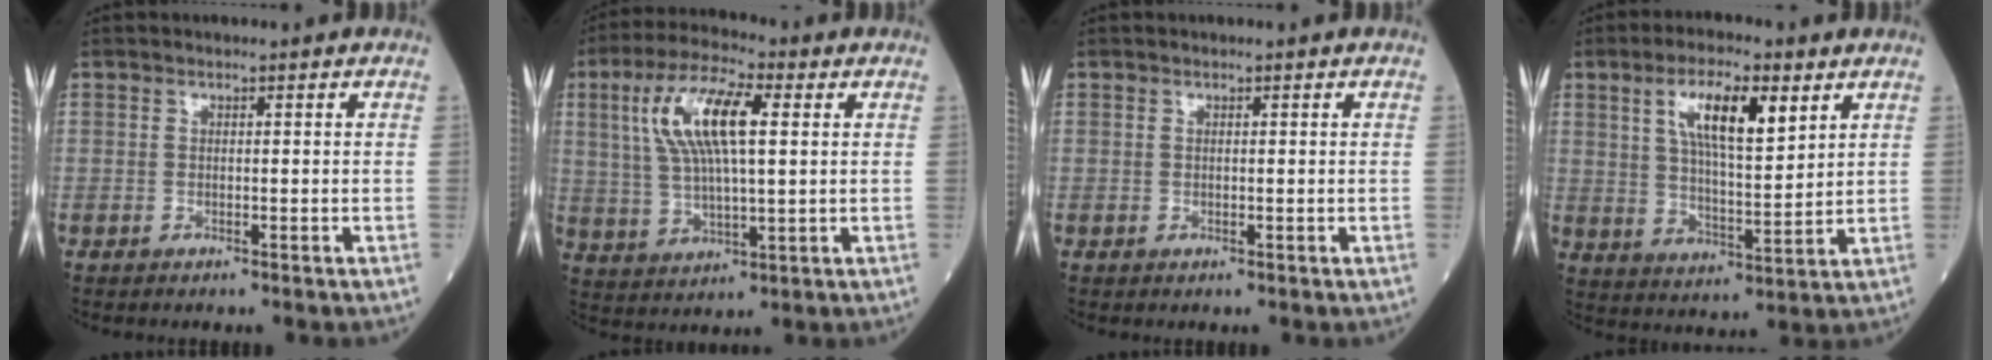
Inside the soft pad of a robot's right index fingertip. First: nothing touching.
{"total": 12.2, "force": [3.4, 3.1, 11.3], "torque": [-0.238, 0.019, 0.065]}
{"total": 0.0}
{"total": 10.5, "force": [4.8, 2.7, 8.9], "torque": [-0.165, 0.006, 0.090]}